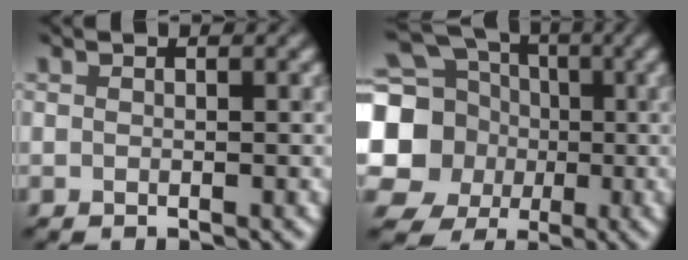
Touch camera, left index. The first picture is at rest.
{"total": 15.6, "force": [-0.3, 14.5, 5.6], "torque": [-0.177, -0.003, -0.040]}